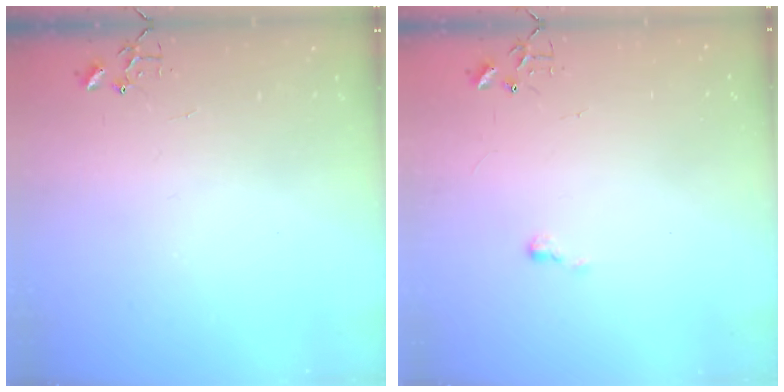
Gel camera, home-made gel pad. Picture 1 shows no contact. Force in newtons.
{"total": 4.5, "press": 4.5, "slide": 0.4}